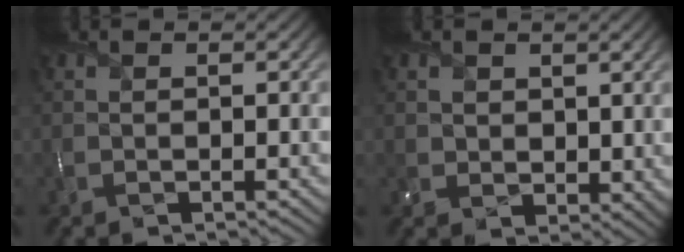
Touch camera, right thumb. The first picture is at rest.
{"total": 3.3, "force": [1.4, 2.7, 1.3], "torque": [-0.049, -0.009, 0.026]}